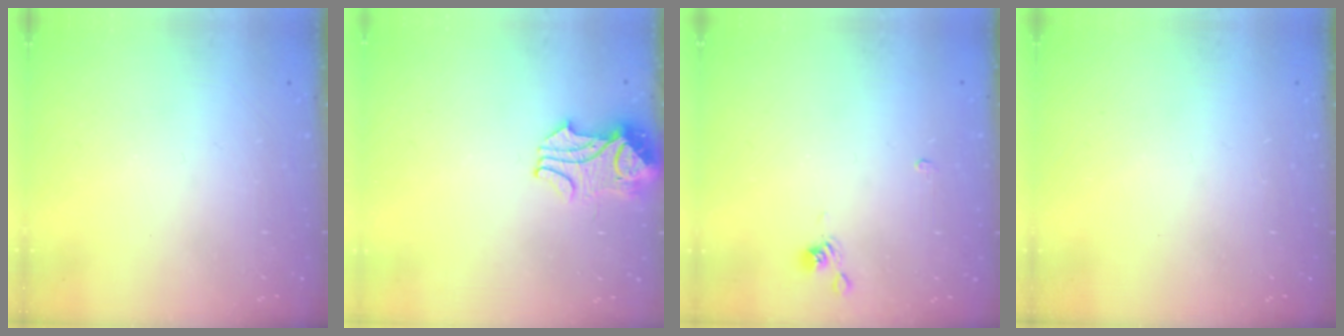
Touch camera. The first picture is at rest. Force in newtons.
{"total": 2.3, "press": 2.2, "slide": 0.6}
{"total": 2.3, "press": 2.3, "slide": 0.6}
{"total": 0.0}